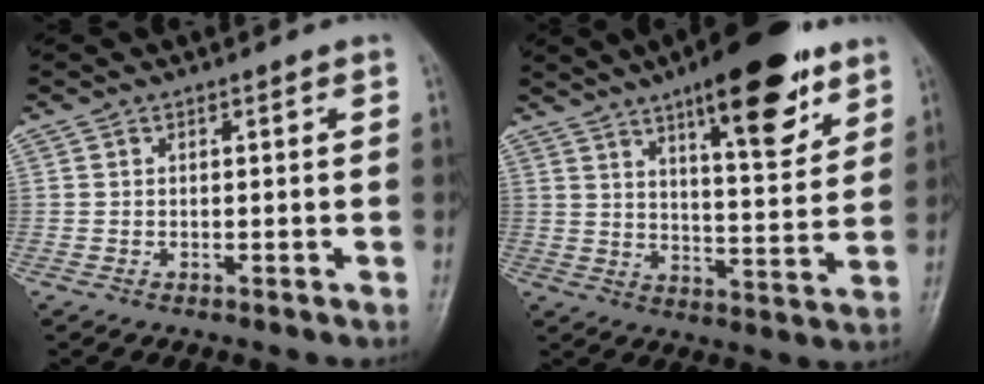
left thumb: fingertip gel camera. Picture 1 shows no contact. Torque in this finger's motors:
{"motor_torque": [2.47, 1.38, 1.45, -1.32, 0.10]}